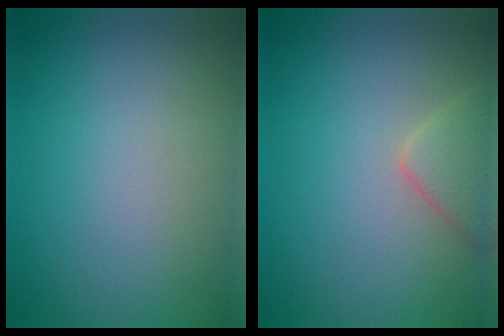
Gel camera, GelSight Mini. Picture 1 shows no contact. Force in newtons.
{"total": 2.3, "press": 2.3, "slide": 0.2}